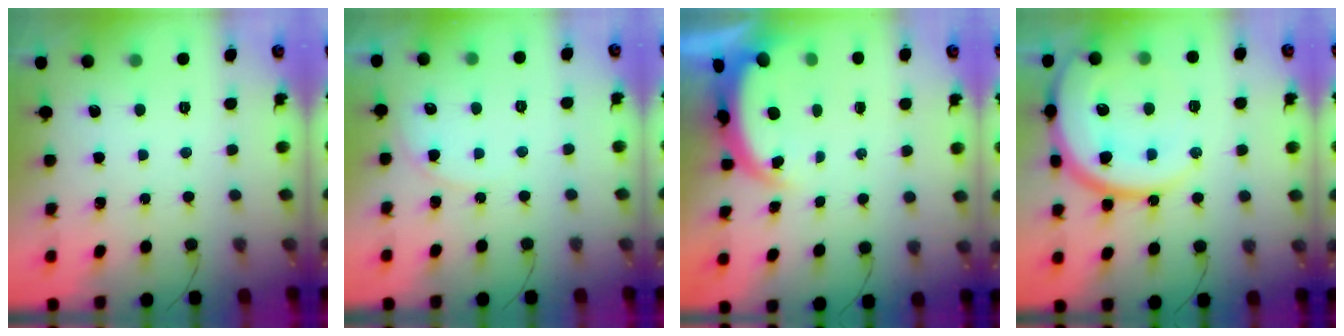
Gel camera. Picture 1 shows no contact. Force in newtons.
{"total": 4.9, "press": 4.9, "slide": 0.5}
{"total": 4.3, "press": 4.3, "slide": 0.3}
{"total": 21.4, "press": 21.3, "slide": 2.1}